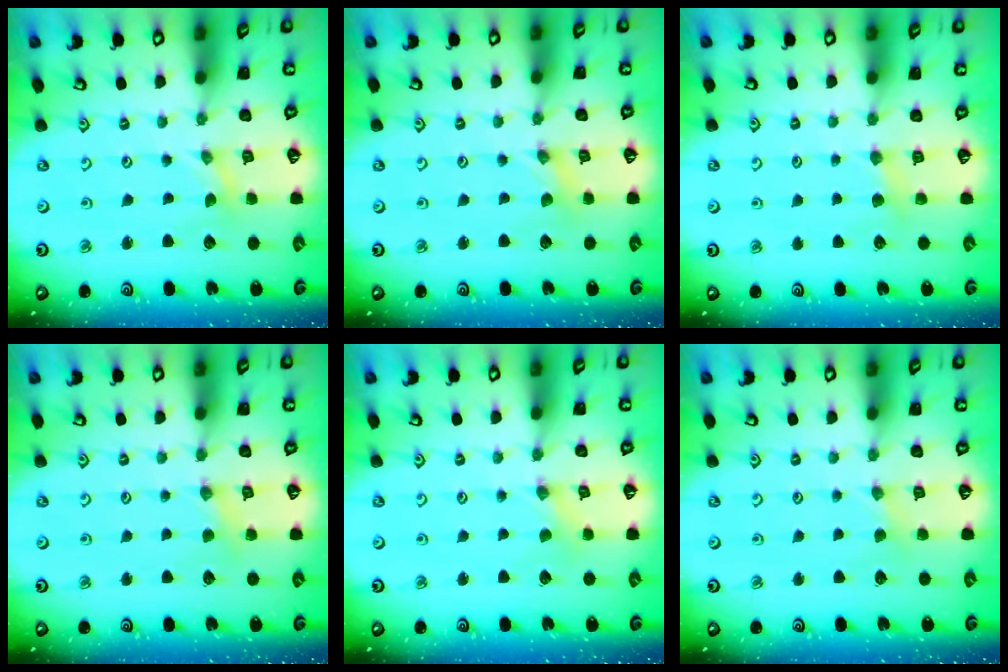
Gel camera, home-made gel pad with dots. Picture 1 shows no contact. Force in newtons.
{"total": 0.0}
{"total": 4.5, "press": 4.4, "slide": 0.8}
{"total": 3.0, "press": 3.0, "slide": 0.4}
{"total": 1.3, "press": 1.3, "slide": 0.2}
{"total": 2.2, "press": 2.2, "slide": 0.4}